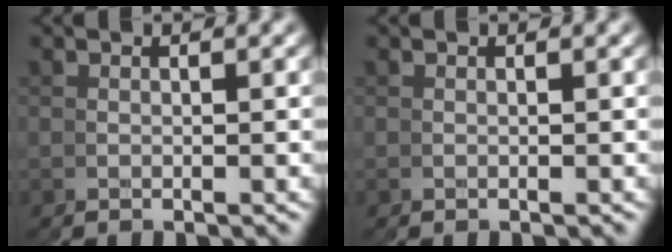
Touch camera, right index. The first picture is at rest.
{"total": 0.0}